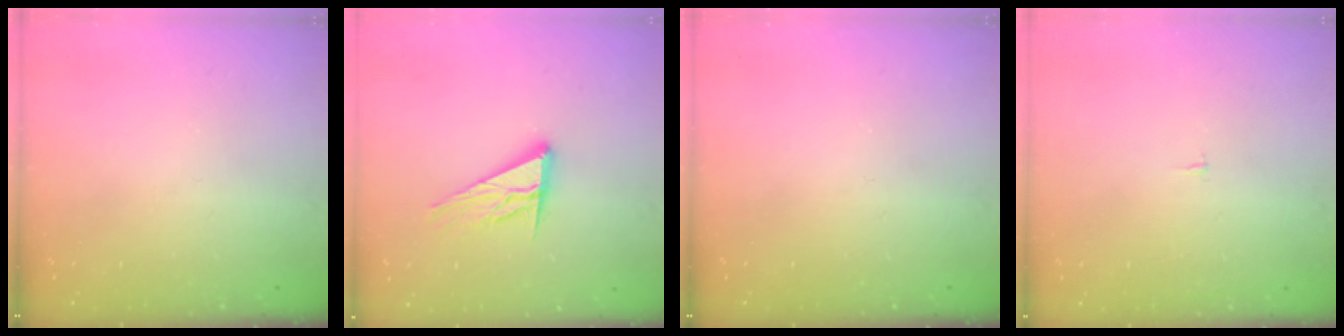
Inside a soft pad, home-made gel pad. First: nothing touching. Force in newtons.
{"total": 12.0, "press": 11.9, "slide": 0.7}
{"total": 0.0}
{"total": 1.2, "press": 1.2, "slide": 0.1}